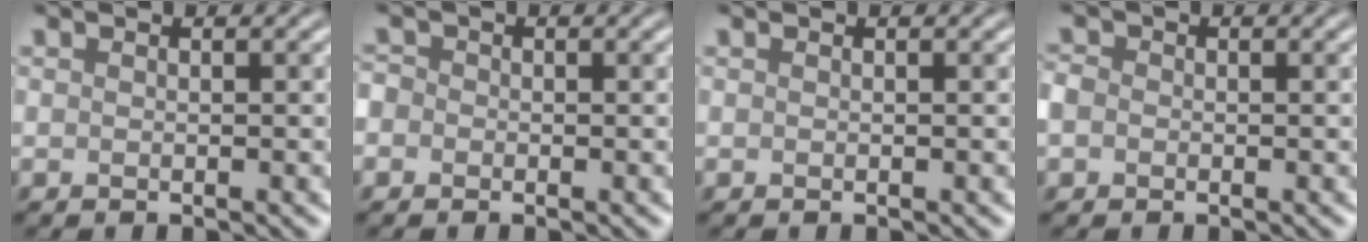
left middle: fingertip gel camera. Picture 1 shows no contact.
{"total": 1.4, "force": [-0.3, 1.3, 0.3], "torque": [0.004, 0.003, -0.015]}
{"total": 0.0}
{"total": 1.6, "force": [-0.3, 1.4, 0.6], "torque": [-0.007, -0.001, -0.010]}